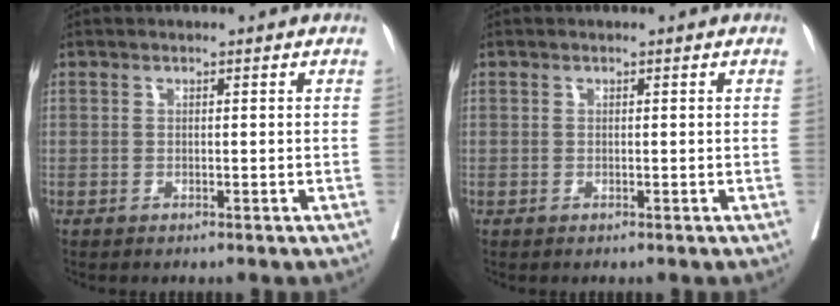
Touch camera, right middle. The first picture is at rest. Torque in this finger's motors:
{"motor_torque": [0.07, -0.07, 0.05, -0.06]}